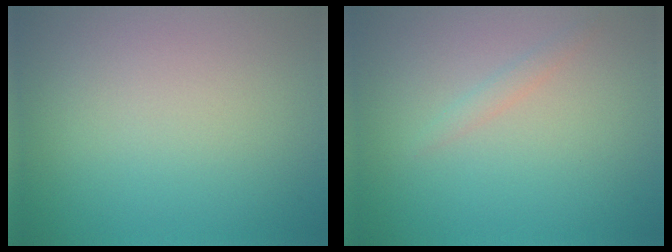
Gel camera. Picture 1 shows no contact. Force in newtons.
{"total": 1.0, "press": 1.0, "slide": 0.0}